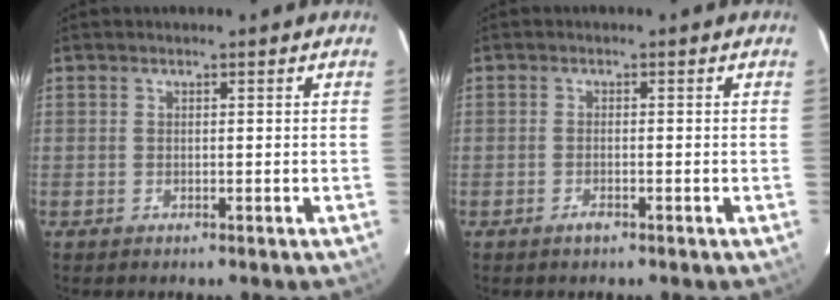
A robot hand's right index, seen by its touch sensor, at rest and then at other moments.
{"total": 1.4, "force": [-0.9, 0.4, 0.9], "torque": [-0.019, 0.000, -0.016]}